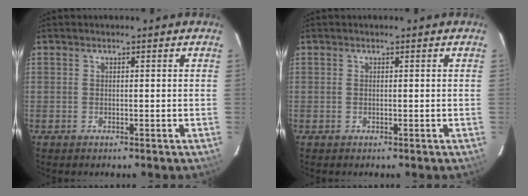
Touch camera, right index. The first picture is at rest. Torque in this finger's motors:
{"motor_torque": [0.00, 0.00, 0.03, 0.00]}